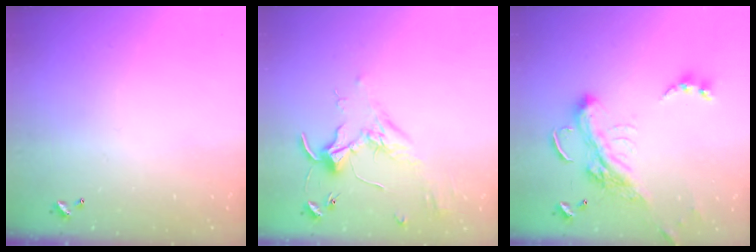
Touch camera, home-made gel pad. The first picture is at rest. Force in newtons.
{"total": 1.6, "press": 1.6, "slide": 0.4}
{"total": 6.2, "press": 6.1, "slide": 1.5}